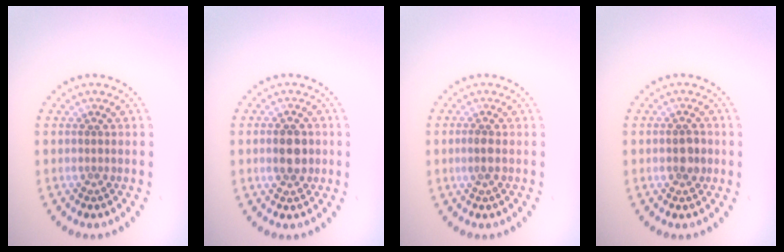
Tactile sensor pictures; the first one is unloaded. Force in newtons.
{"total": 3.0, "press": 3.0, "slide": 0.1}
{"total": 1.1, "press": 1.0, "slide": 0.5}
{"total": 1.8, "press": 1.8, "slide": 0.1}